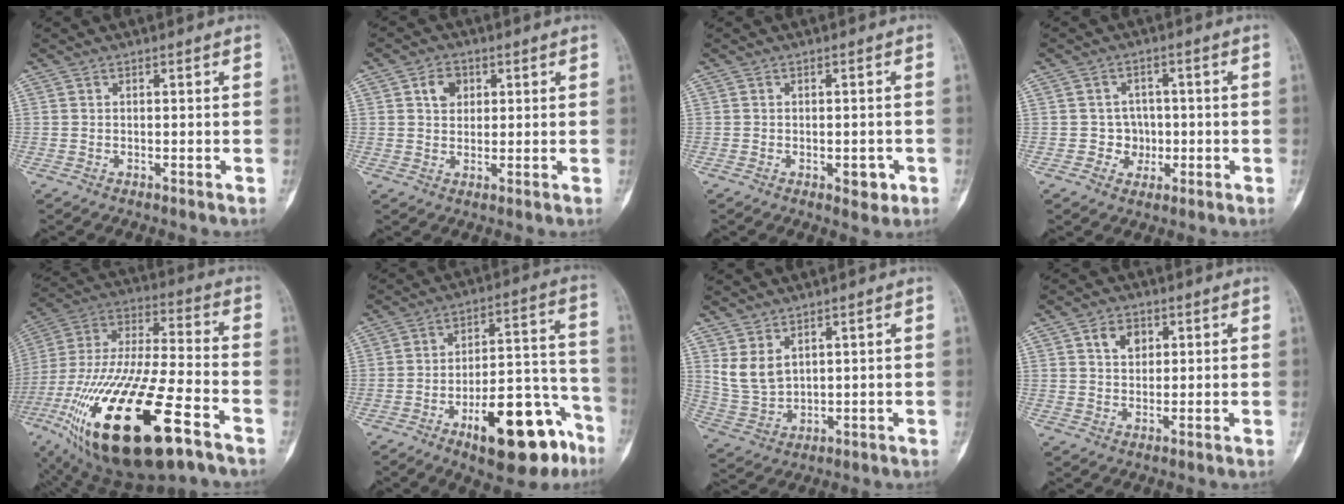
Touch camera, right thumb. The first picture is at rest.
{"total": 4.3, "force": [1.5, 3.4, 2.3], "torque": [-0.020, -0.001, 0.024]}
{"total": 3.1, "force": [-1.0, 1.7, 2.4], "torque": [-0.017, 0.004, -0.008]}
{"total": 4.2, "force": [-0.6, 4.1, 0.9], "torque": [0.023, 0.014, -0.012]}
{"total": 33.0, "force": [-15.7, 11.1, 26.9], "torque": [-0.562, 0.021, -0.267]}
{"total": 20.3, "force": [-10.8, 7.8, 15.3], "torque": [-0.175, 0.083, -0.152]}
{"total": 6.4, "force": [3.0, 3.9, 4.0], "torque": [-0.072, -0.017, 0.078]}
{"total": 4.7, "force": [1.9, 3.4, 2.6], "torque": [-0.028, -0.005, 0.031]}